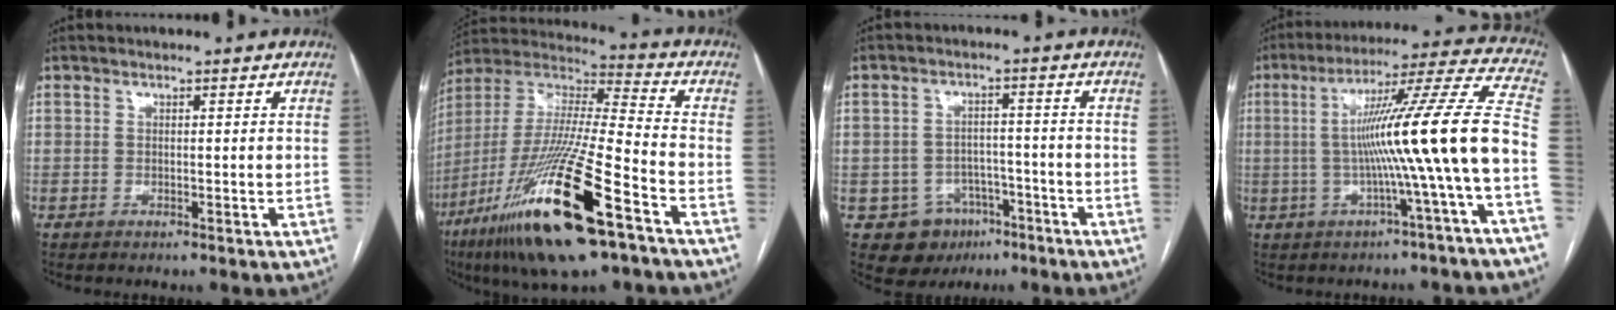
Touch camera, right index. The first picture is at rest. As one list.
[{"total": 25.3, "force": [-12.9, 2.7, 21.6], "torque": [-0.437, -0.054, -0.234]}, {"total": 7.3, "force": [-3.7, 6.2, 1.4], "torque": [-0.018, 0.012, -0.044]}, {"total": 16.9, "force": [-2.4, -2.1, 16.6], "torque": [-0.247, 0.021, -0.045]}]